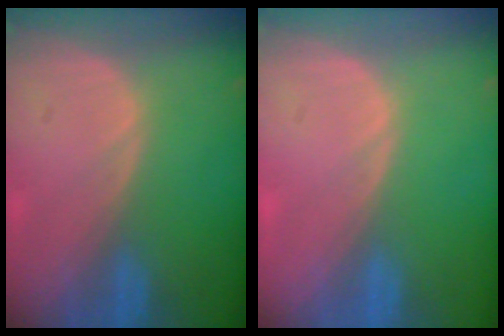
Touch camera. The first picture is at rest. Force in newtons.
{"total": 0.0}